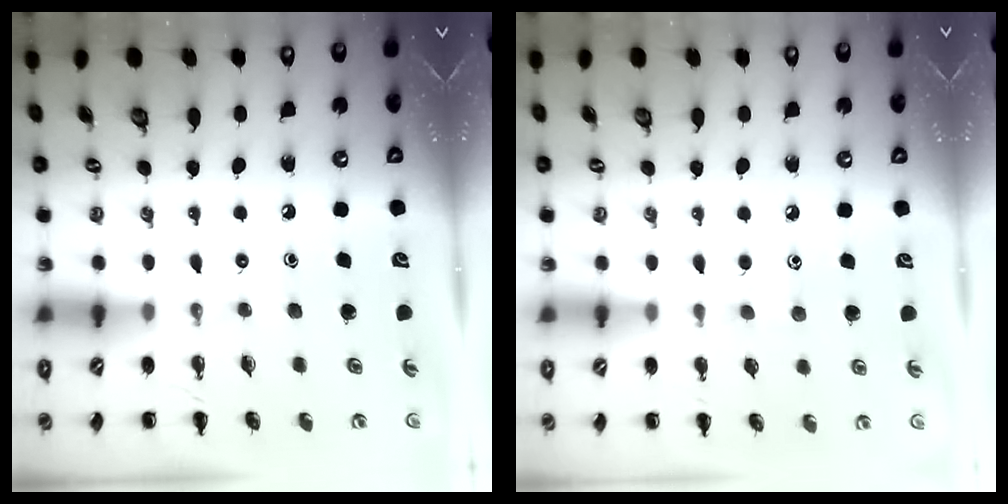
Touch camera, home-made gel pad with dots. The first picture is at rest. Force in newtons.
{"total": 3.7, "press": 3.6, "slide": 1.2}